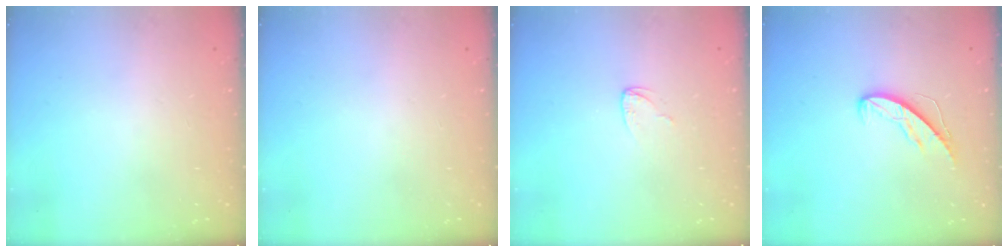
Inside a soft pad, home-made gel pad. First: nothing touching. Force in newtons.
{"total": 0.0}
{"total": 3.0, "press": 3.0, "slide": 0.3}
{"total": 5.7, "press": 5.7, "slide": 0.4}